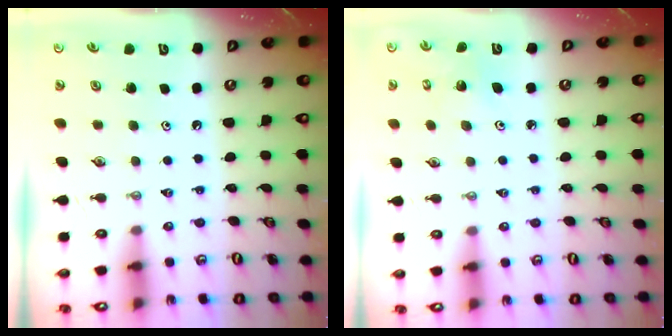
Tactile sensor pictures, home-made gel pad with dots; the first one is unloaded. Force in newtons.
{"total": 2.3, "press": 2.3, "slide": 0.2}